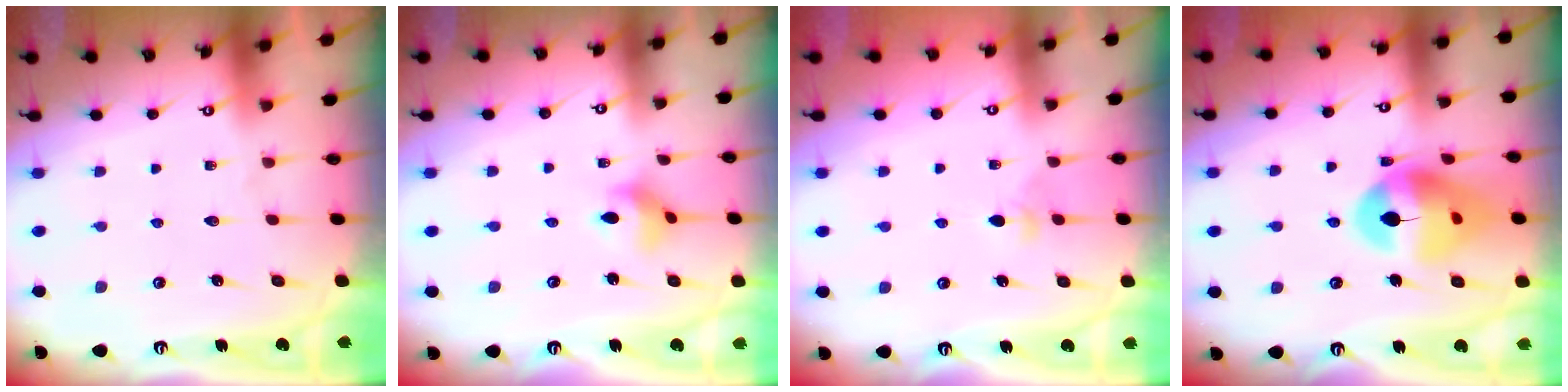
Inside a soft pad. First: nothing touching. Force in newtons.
{"total": 3.8, "press": 3.8, "slide": 0.6}
{"total": 2.5, "press": 2.4, "slide": 0.6}
{"total": 15.7, "press": 15.6, "slide": 1.8}